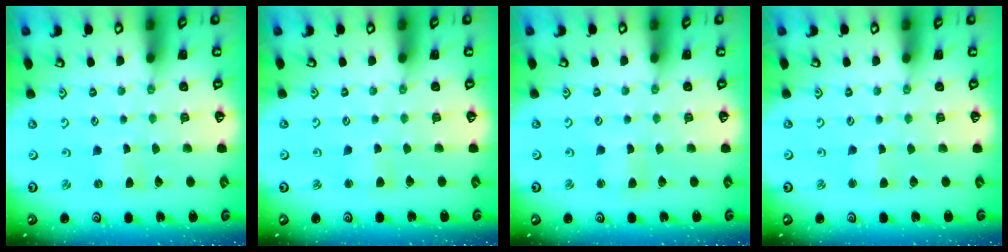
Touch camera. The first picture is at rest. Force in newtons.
{"total": 2.7, "press": 2.7, "slide": 0.3}
{"total": 1.5, "press": 1.5, "slide": 0.2}
{"total": 2.0, "press": 2.0, "slide": 0.3}